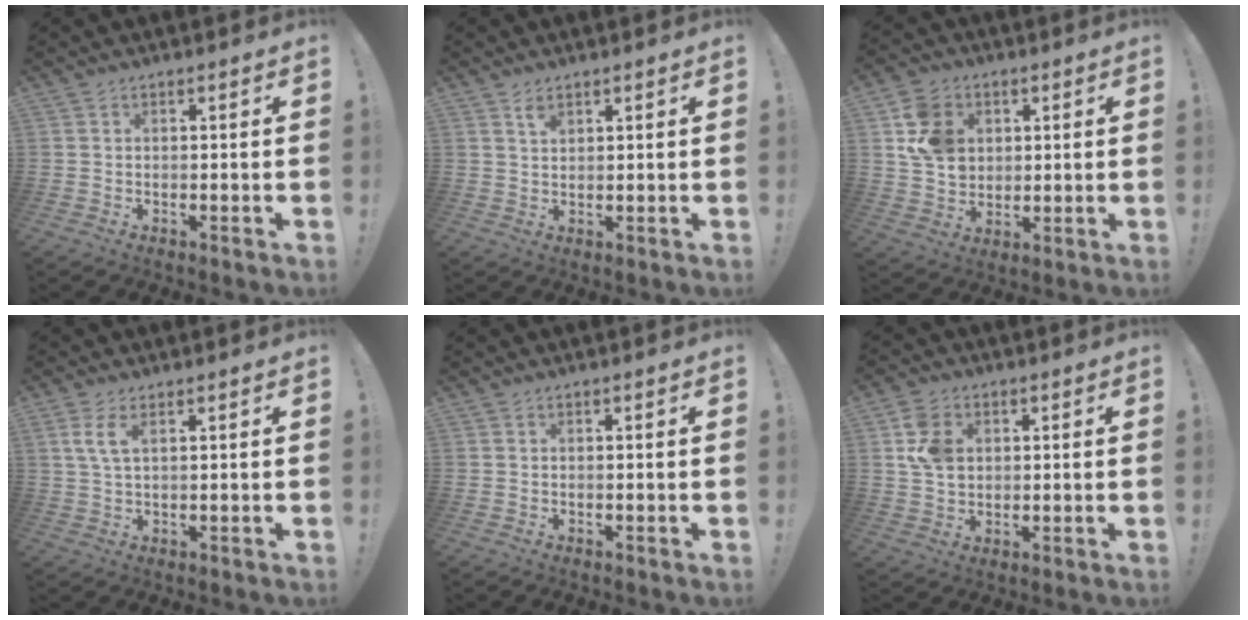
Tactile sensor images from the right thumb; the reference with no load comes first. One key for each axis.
{"total": 2.6, "fx": 1.8, "fy": 1.2, "fz": 1.4, "tx": -0.009, "ty": -0.013, "tz": 0.029}
{"total": 12.8, "fx": 4.2, "fy": 10.4, "fz": 6.2, "tx": -0.099, "ty": -0.005, "tz": 0.088}
{"total": 4.7, "fx": 2.1, "fy": 1.6, "fz": 3.9, "tx": -0.072, "ty": 0.000, "tz": 0.036}
{"total": 0.0}
{"total": 9.9, "fx": 2.6, "fy": 7.6, "fz": 5.8, "tx": -0.103, "ty": 0.004, "tz": 0.052}